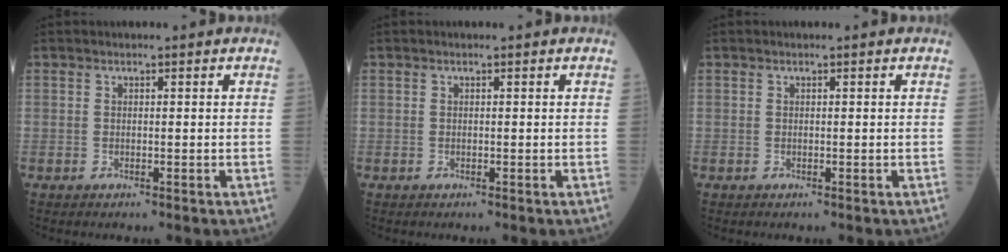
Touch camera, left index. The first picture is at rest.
{"total": 0.7, "force": [-0.6, 0.0, -0.2], "torque": [0.002, -0.006, -0.012]}
{"total": 0.0}